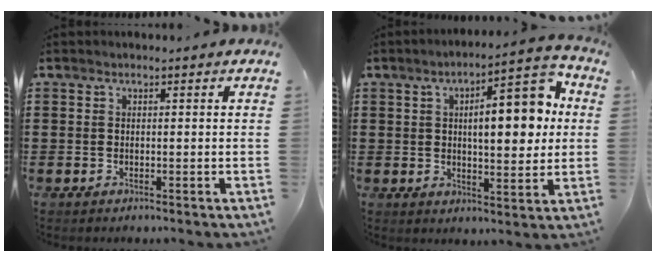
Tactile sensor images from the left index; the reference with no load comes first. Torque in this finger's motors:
{"motor_torque": [2.14, 0.00, 1.05, 0.21]}